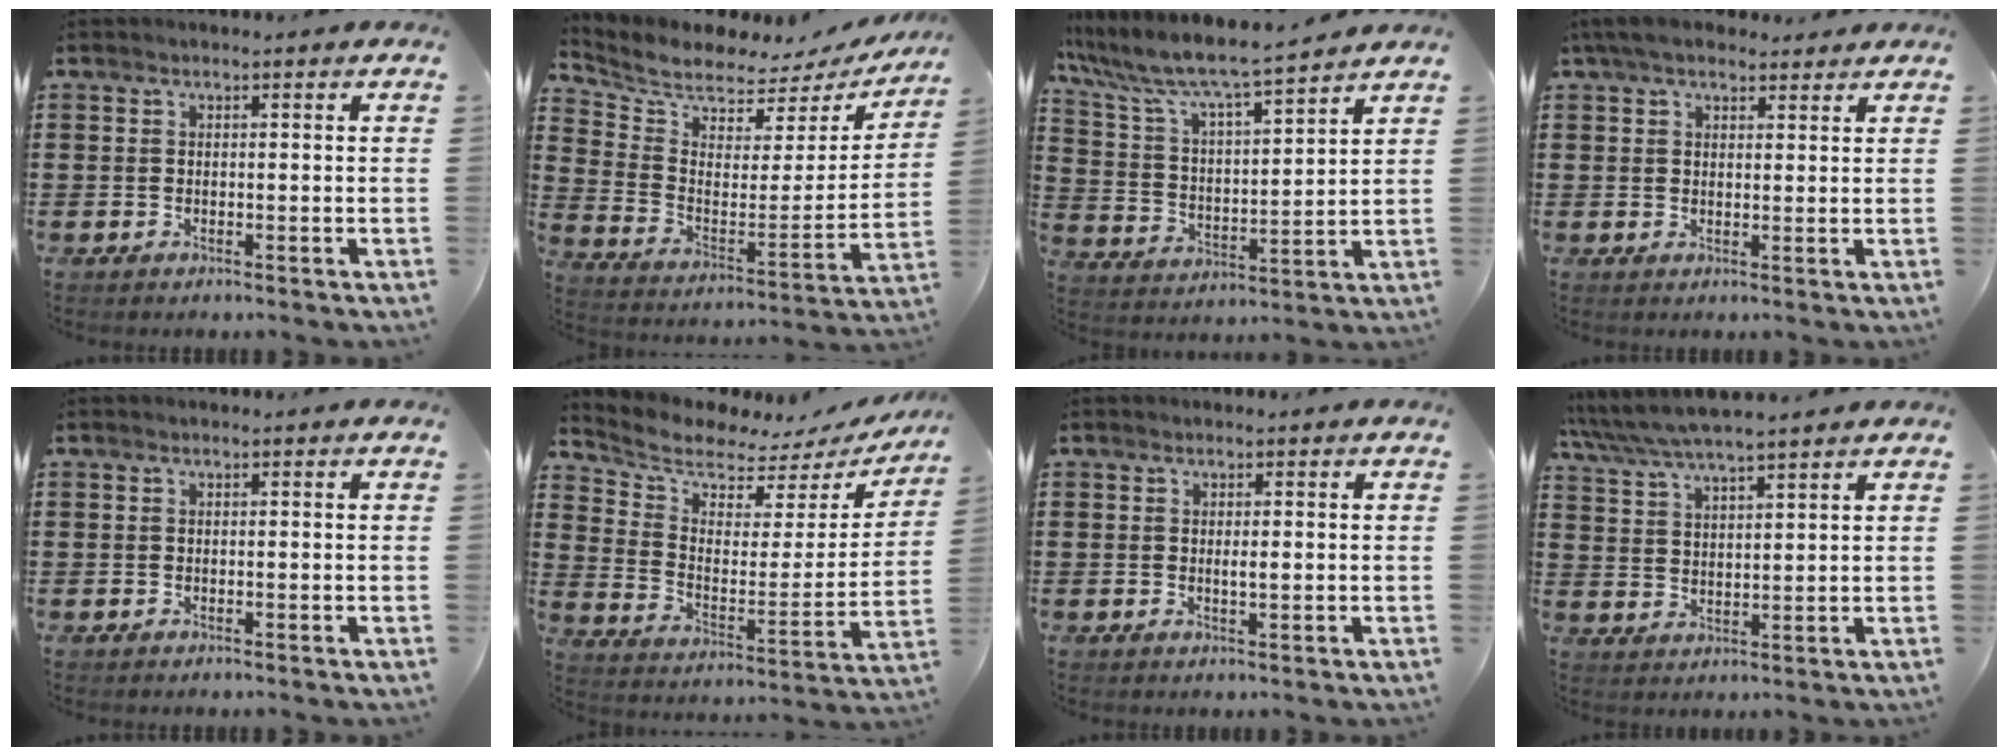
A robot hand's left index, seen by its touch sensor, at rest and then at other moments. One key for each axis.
{"total": 5.9, "fx": 5.7, "fy": 1.4, "fz": 0.7, "tx": -0.053, "ty": -0.051, "tz": 0.096}
{"total": 6.9, "fx": 6.3, "fy": 0.6, "fz": 2.8, "tx": -0.086, "ty": -0.043, "tz": 0.102}
{"total": 4.5, "fx": 3.6, "fy": 1.7, "fz": 2.1, "tx": -0.051, "ty": 0.000, "tz": 0.068}
{"total": 0.0}
{"total": 6.2, "fx": 5.6, "fy": 2.2, "fz": 1.4, "tx": -0.065, "ty": -0.046, "tz": 0.095}
{"total": 1.2, "fx": 0.2, "fy": 0.2, "fz": 1.2, "tx": -0.022, "ty": -0.001, "tz": 0.003}
{"total": 5.3, "fx": 4.9, "fy": 0.5, "fz": 1.9, "tx": -0.054, "ty": -0.020, "tz": 0.087}